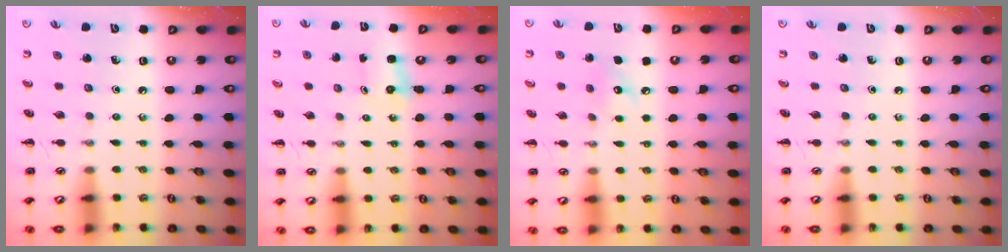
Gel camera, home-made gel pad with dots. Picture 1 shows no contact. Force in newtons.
{"total": 2.0, "press": 1.9, "slide": 0.7}
{"total": 6.3, "press": 6.2, "slide": 1.1}
{"total": 0.0}